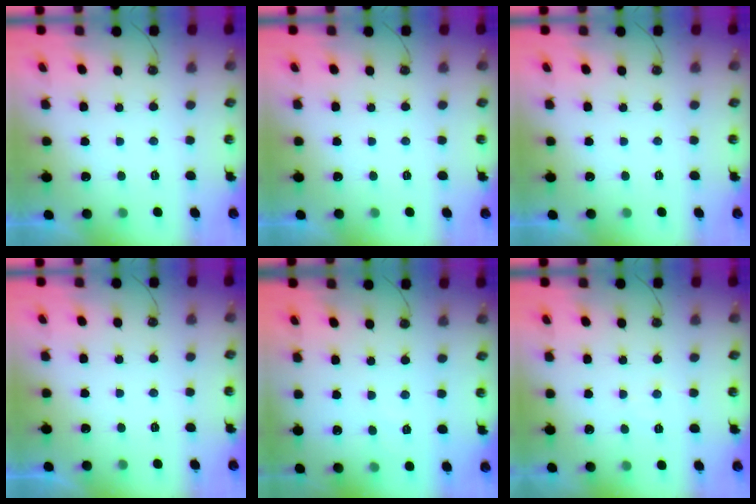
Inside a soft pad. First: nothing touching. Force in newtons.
{"total": 0.0}
{"total": 0.0}
{"total": 0.0}
{"total": 3.5, "press": 3.5, "slide": 0.5}
{"total": 5.3, "press": 5.2, "slide": 0.7}